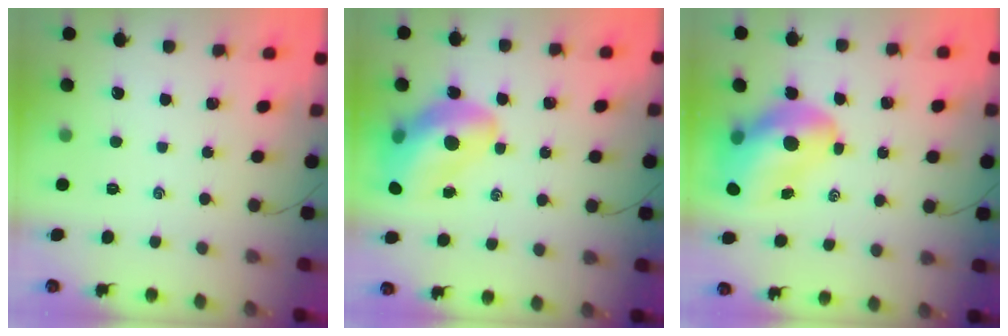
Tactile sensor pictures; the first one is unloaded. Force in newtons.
{"total": 17.0, "press": 16.4, "slide": 4.6}
{"total": 14.5, "press": 13.8, "slide": 4.2}